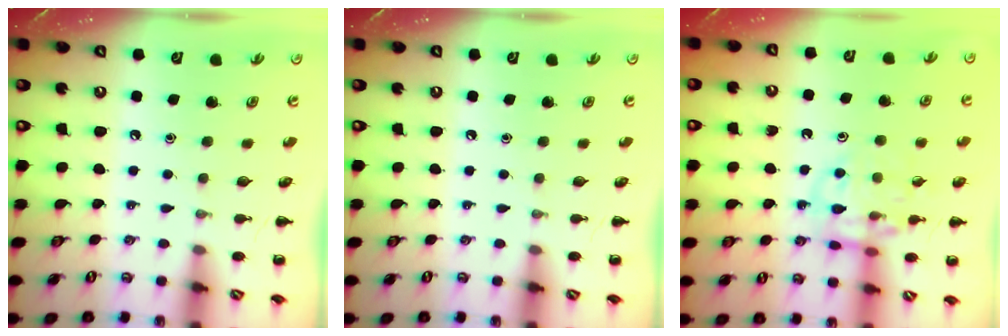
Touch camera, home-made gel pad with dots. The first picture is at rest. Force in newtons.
{"total": 0.0}
{"total": 13.6, "press": 13.6, "slide": 1.5}